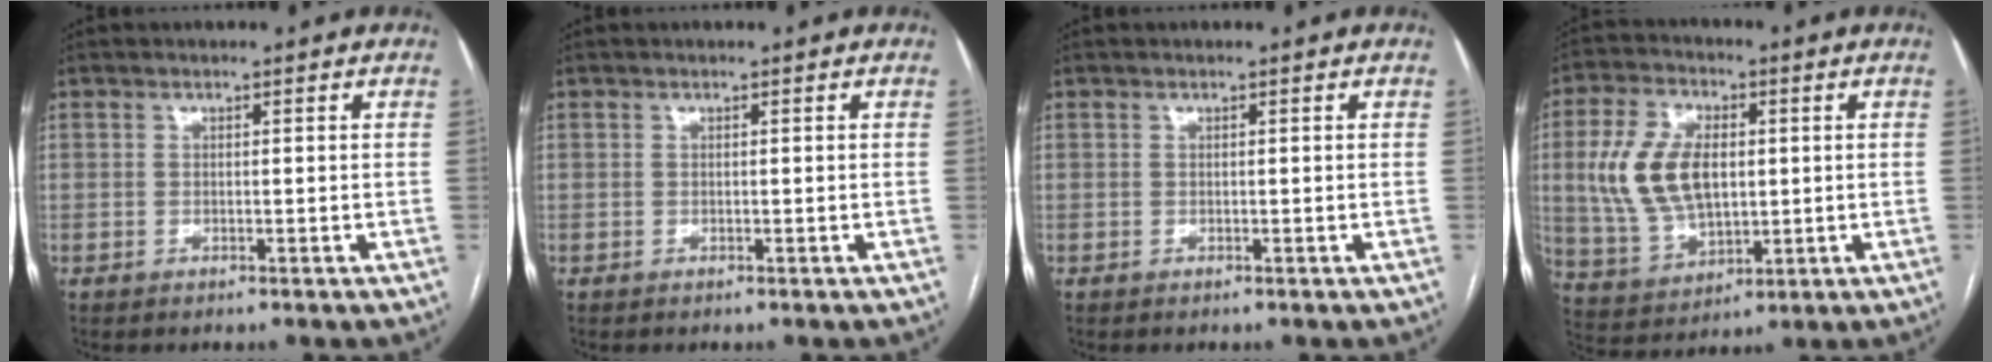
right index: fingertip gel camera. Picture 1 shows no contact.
{"total": 0.0}
{"total": 0.0}
{"total": 12.9, "force": [1.5, 7.5, 10.4], "torque": [-0.229, 0.017, 0.039]}